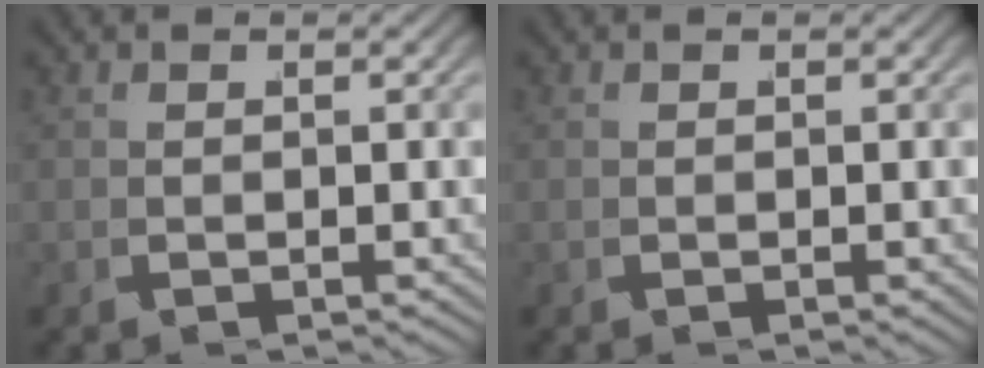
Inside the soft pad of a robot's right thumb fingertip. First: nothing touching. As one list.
[{"total": 0.0}]